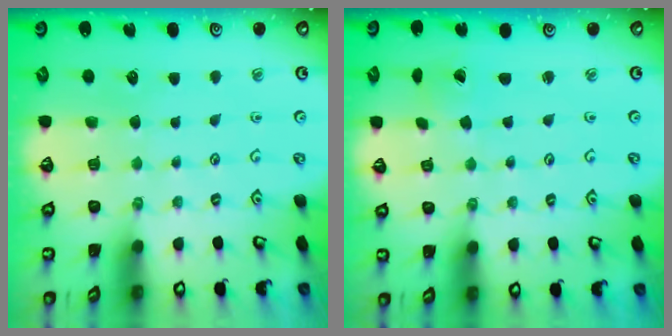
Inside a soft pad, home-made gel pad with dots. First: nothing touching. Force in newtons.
{"total": 1.3, "press": 1.2, "slide": 0.4}